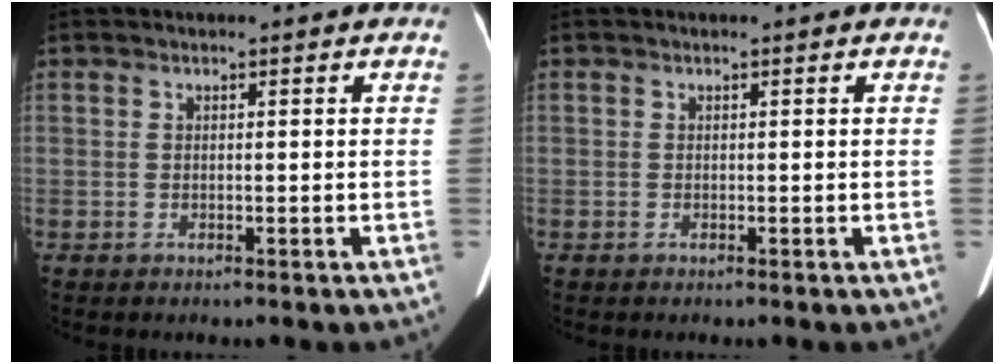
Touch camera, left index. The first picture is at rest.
{"total": 0.0}